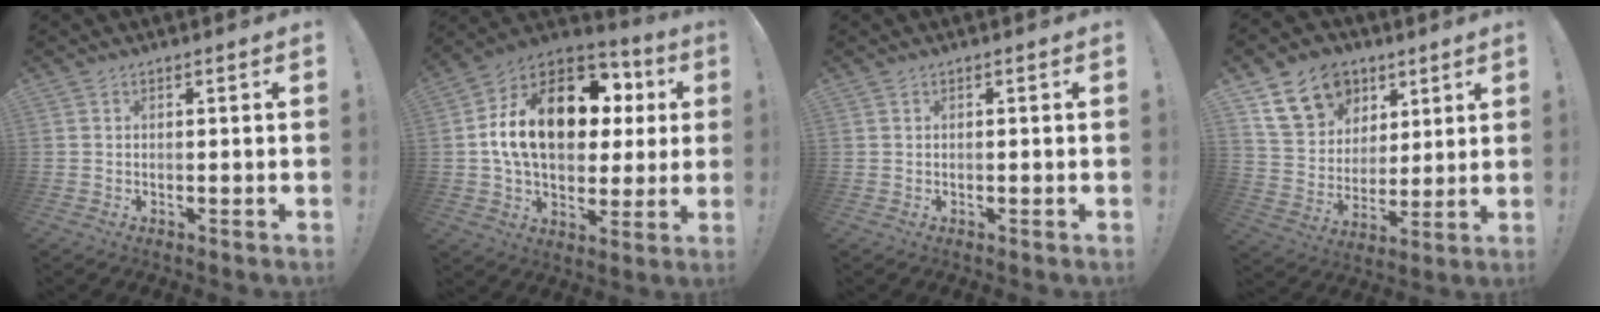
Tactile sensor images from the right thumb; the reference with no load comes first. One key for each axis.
{"total": 21.7, "fx": 4.7, "fy": 13.9, "fz": 16.0, "tx": -0.260, "ty": -0.004, "tz": 0.092}
{"total": 0.0}
{"total": 17.1, "fx": 8.8, "fy": 13.1, "fz": 6.6, "tx": -0.103, "ty": -0.036, "tz": 0.181}